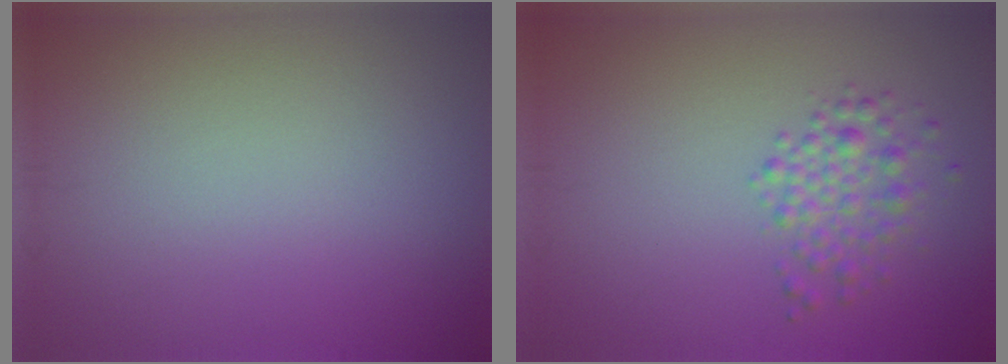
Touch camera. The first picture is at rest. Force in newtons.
{"total": 2.5, "press": 2.5, "slide": 0.0}